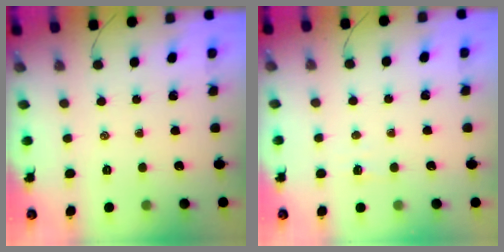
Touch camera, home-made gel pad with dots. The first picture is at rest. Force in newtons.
{"total": 1.2, "press": 1.1, "slide": 0.5}